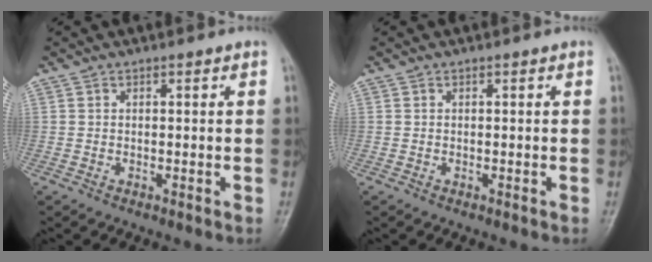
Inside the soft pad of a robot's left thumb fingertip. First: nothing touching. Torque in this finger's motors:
{"motor_torque": [0.01, 0.01, 0.01, -0.03, 0.00]}